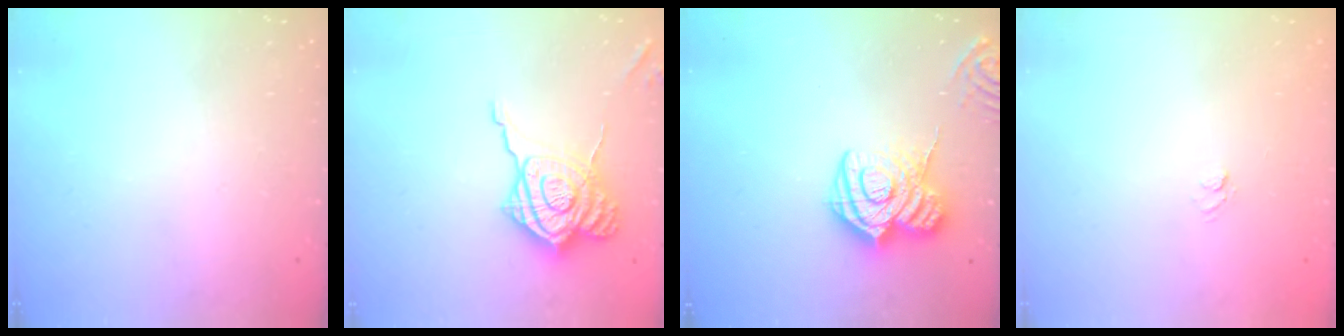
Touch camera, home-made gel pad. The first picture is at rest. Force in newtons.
{"total": 16.6, "press": 16.5, "slide": 1.4}
{"total": 16.0, "press": 15.9, "slide": 1.7}
{"total": 3.6, "press": 3.4, "slide": 1.1}